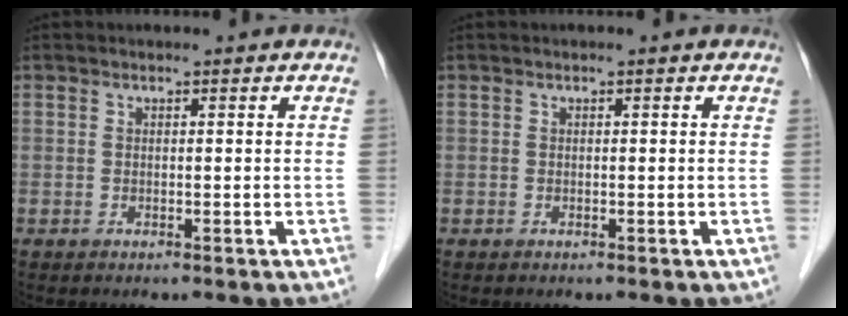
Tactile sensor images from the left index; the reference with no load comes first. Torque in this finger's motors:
{"motor_torque": [0.00, 0.00, 0.00, 0.00]}